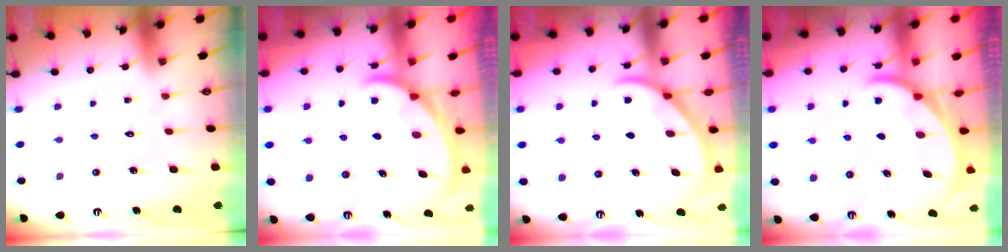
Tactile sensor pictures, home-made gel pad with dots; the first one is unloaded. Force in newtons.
{"total": 1.8, "press": 1.8, "slide": 0.1}
{"total": 2.6, "press": 2.5, "slide": 0.3}
{"total": 1.6, "press": 1.6, "slide": 0.1}